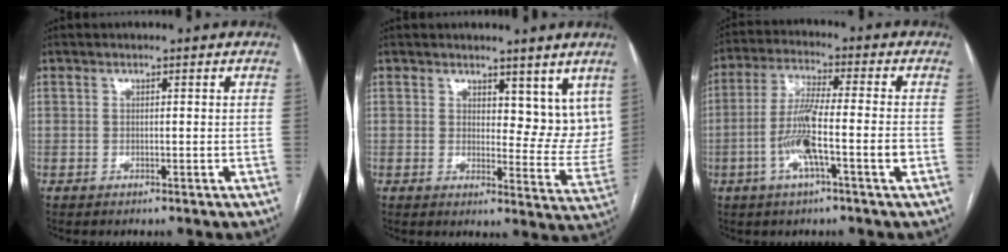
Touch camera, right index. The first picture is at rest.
{"total": 8.7, "force": [6.1, 4.1, 4.6], "torque": [-0.040, -0.022, 0.078]}
{"total": 9.7, "force": [-2.9, 0.4, 9.3], "torque": [-0.179, 0.003, -0.059]}